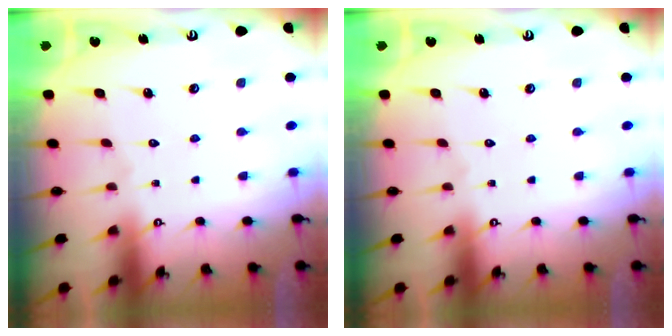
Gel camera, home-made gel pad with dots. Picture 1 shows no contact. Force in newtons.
{"total": 0.0}